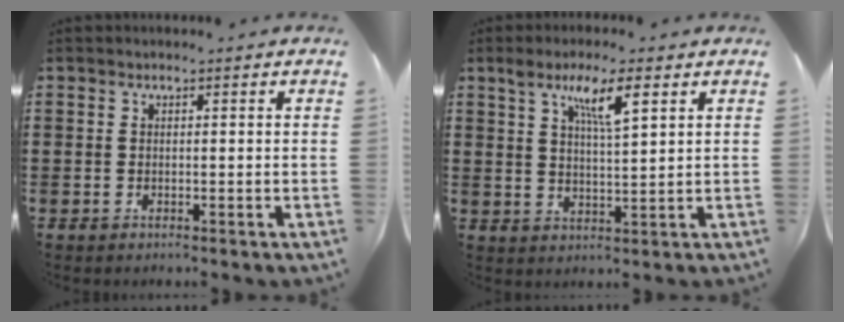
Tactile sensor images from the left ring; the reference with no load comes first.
{"total": 6.1, "force": [3.2, 0.9, 5.1], "torque": [-0.100, 0.006, 0.050]}